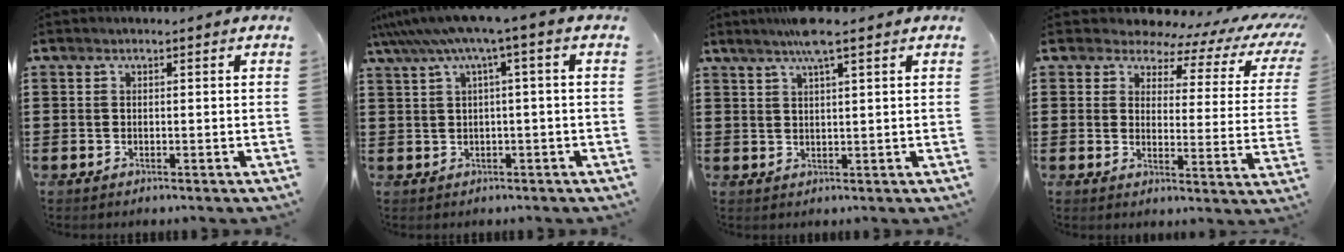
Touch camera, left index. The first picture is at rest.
{"total": 5.4, "force": [1.5, -0.3, 5.2], "torque": [-0.102, -0.011, 0.024]}
{"total": 5.0, "force": [3.4, 0.2, 3.6], "torque": [-0.079, 0.004, 0.059]}
{"total": 4.2, "force": [3.4, 1.9, 1.5], "torque": [-0.045, -0.022, 0.052]}